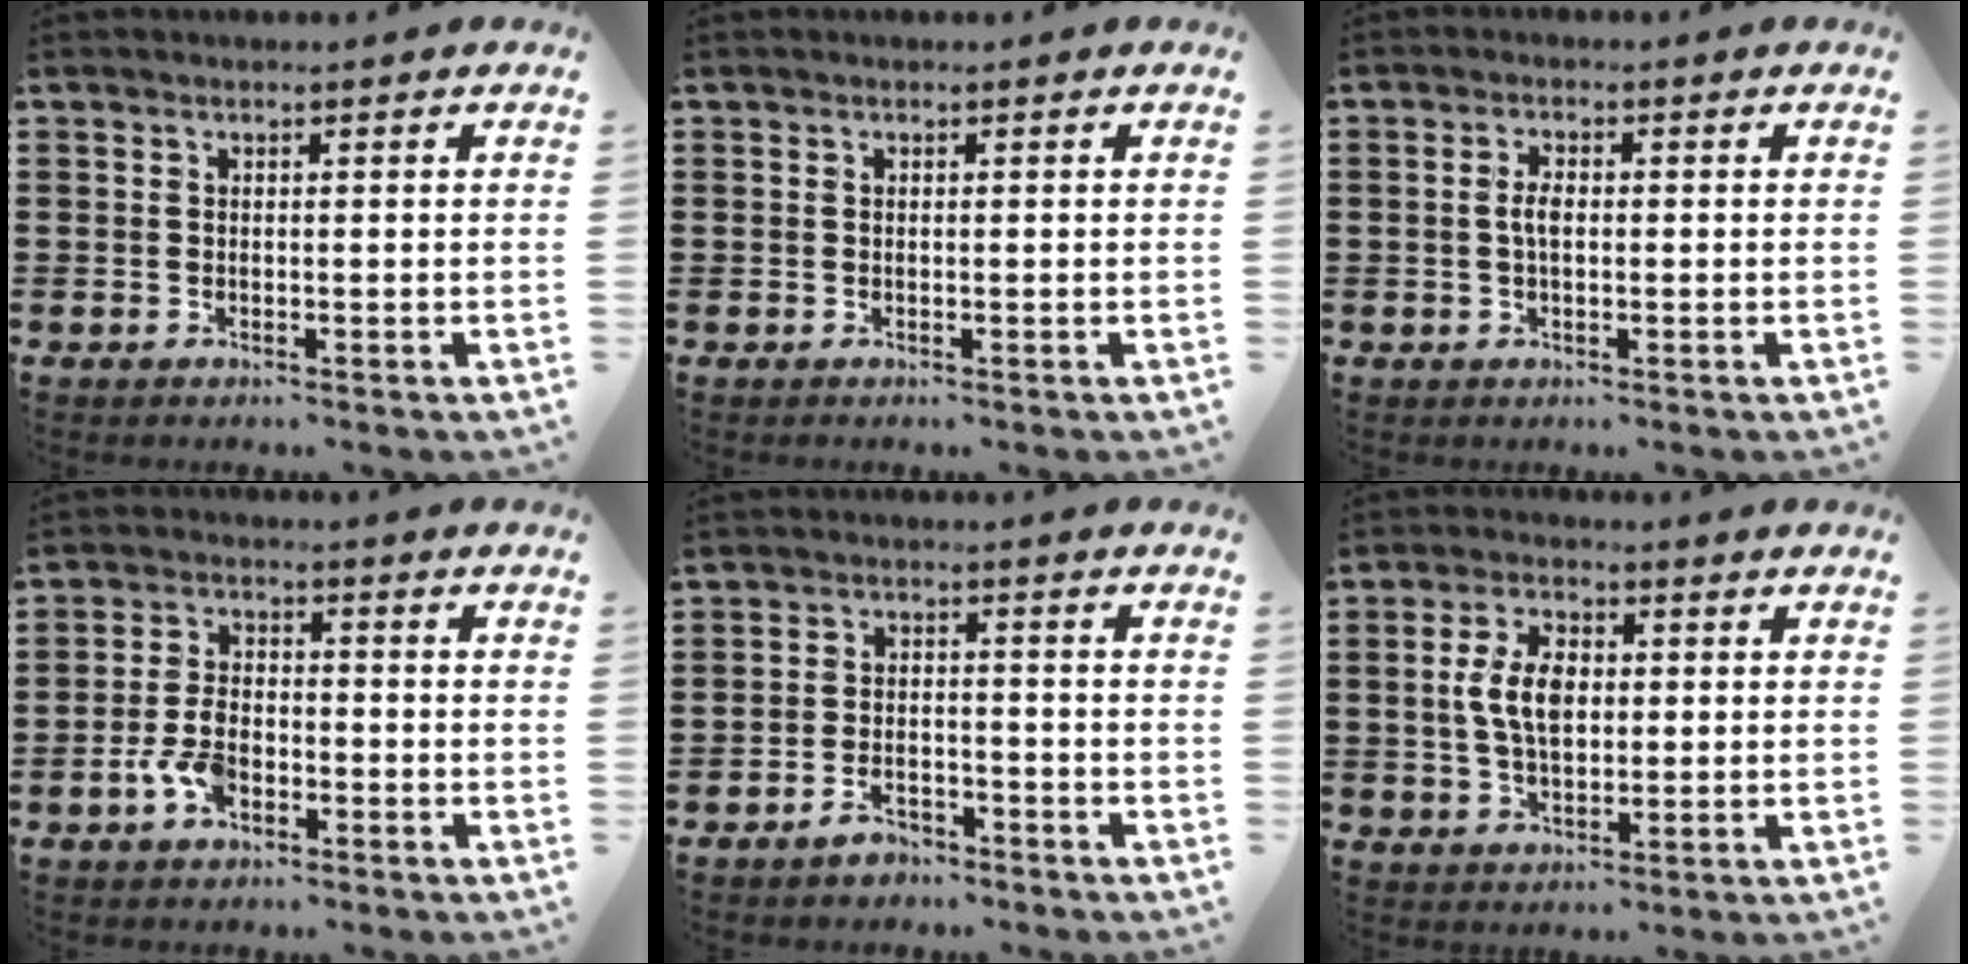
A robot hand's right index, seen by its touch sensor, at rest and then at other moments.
{"total": 0.0}
{"total": 2.7, "force": [-0.1, 1.1, 2.5], "torque": [-0.047, 0.003, -0.003]}
{"total": 5.2, "force": [-2.5, 2.8, 3.5], "torque": [-0.086, 0.002, -0.052]}
{"total": 3.3, "force": [-2.9, 1.3, 0.8], "torque": [-0.015, 0.012, -0.057]}
{"total": 6.9, "force": [0.5, 3.9, 5.7], "torque": [-0.128, 0.011, 0.004]}